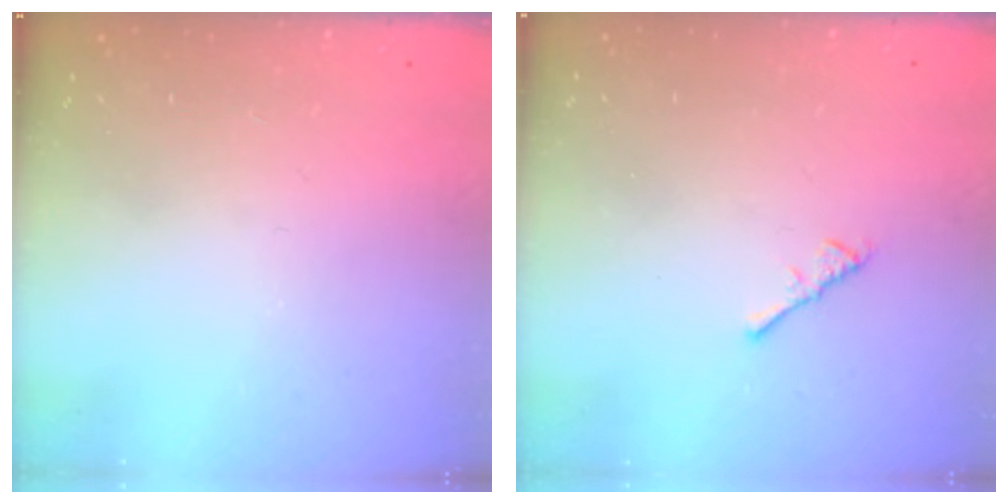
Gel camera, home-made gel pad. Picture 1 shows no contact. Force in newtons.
{"total": 2.2, "press": 2.1, "slide": 0.5}